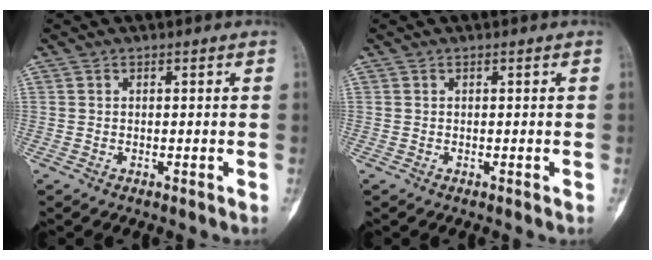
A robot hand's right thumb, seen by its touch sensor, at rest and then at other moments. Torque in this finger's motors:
{"motor_torque": [0.10, -0.10, 0.07, -0.07, 0.01]}